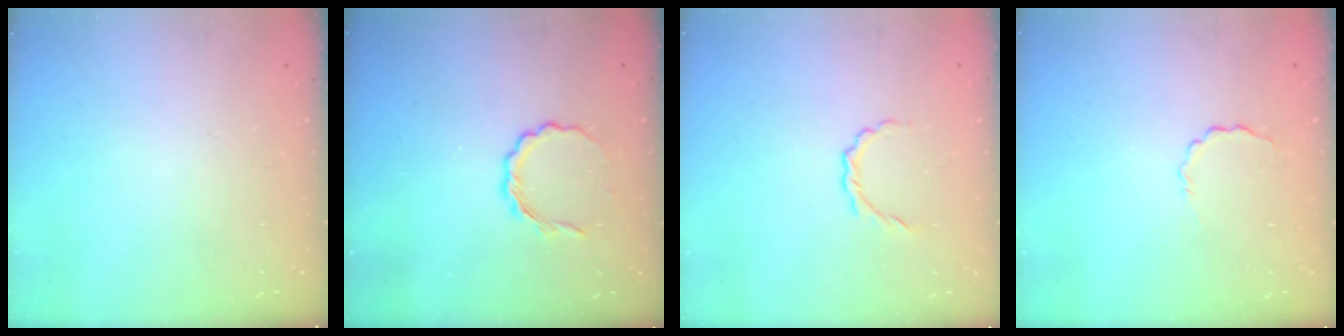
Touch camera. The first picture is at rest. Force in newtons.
{"total": 4.8, "press": 4.6, "slide": 1.2}
{"total": 3.8, "press": 3.6, "slide": 1.2}
{"total": 2.9, "press": 2.7, "slide": 0.9}